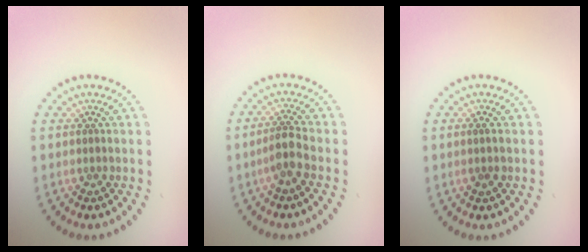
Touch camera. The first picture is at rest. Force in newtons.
{"total": 2.3, "press": 1.8, "slide": 1.4}
{"total": 0.9, "press": 0.8, "slide": 0.4}